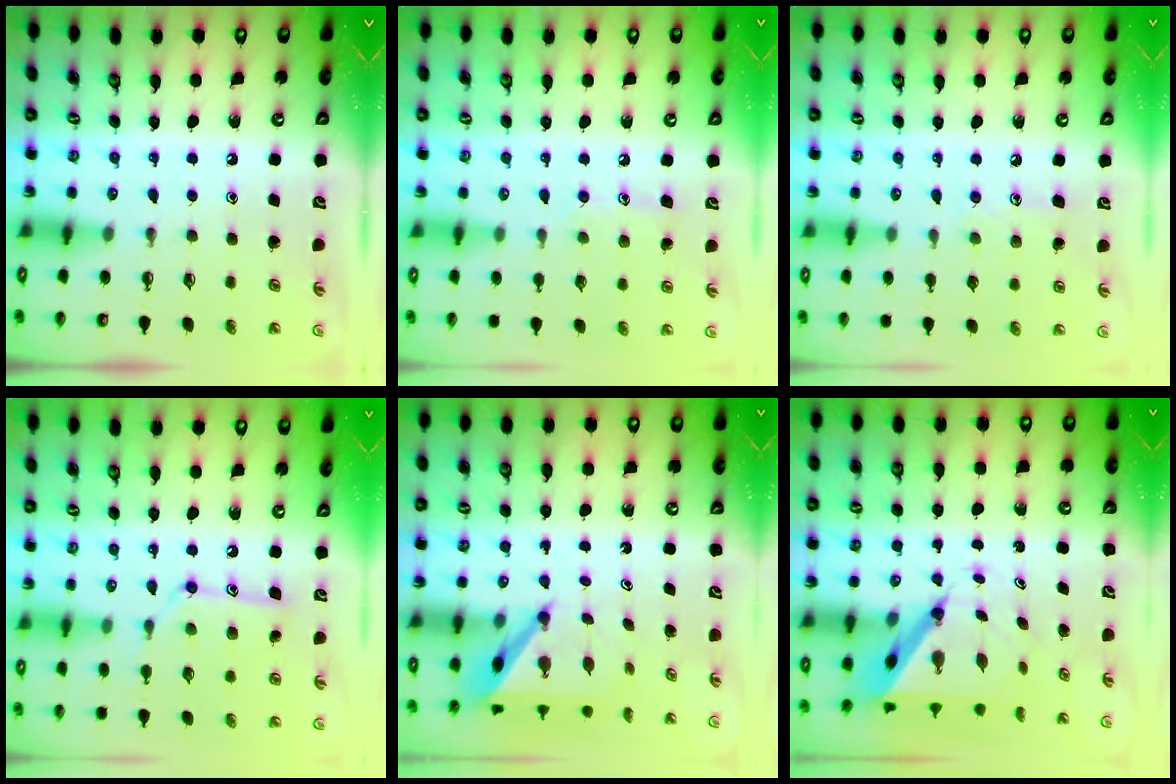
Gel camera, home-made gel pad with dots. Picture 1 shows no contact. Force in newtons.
{"total": 6.8, "press": 6.8, "slide": 0.3}
{"total": 6.7, "press": 6.7, "slide": 0.6}
{"total": 12.0, "press": 12.0, "slide": 0.5}
{"total": 5.3, "press": 5.3, "slide": 0.1}
{"total": 7.1, "press": 7.1, "slide": 0.7}